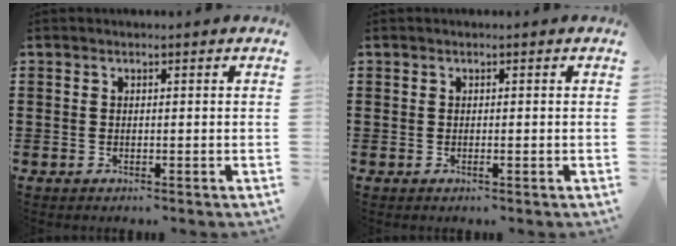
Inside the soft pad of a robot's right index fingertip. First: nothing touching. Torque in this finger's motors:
{"motor_torque": [-0.22, 0.30, 0.04, 0.00]}